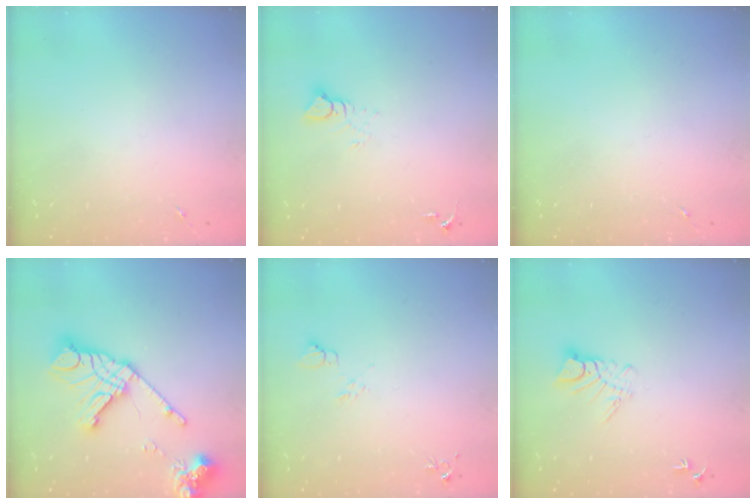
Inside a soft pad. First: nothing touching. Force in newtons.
{"total": 4.7, "press": 4.7, "slide": 0.4}
{"total": 0.0}
{"total": 21.3, "press": 21.1, "slide": 2.6}
{"total": 6.5, "press": 6.5, "slide": 0.8}
{"total": 6.5, "press": 6.5, "slide": 0.5}